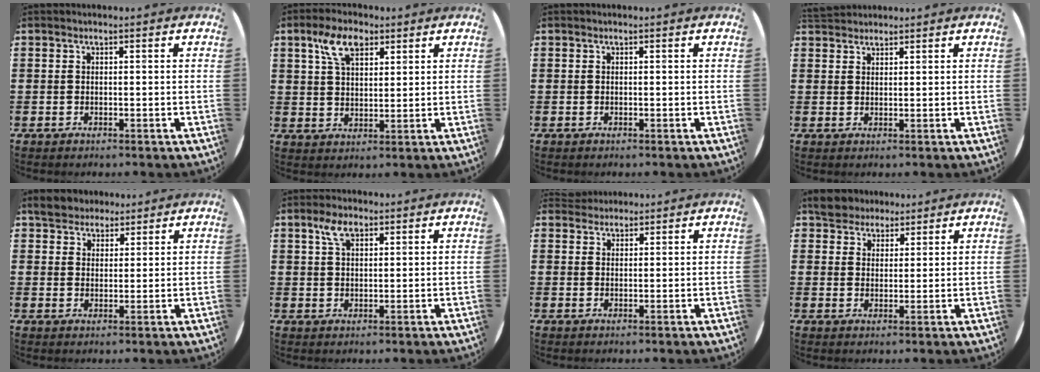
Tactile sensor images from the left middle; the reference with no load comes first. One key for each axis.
{"total": 6.3, "fx": 3.7, "fy": 3.3, "fz": 3.8, "tx": -0.072, "ty": 0.006, "tz": 0.065}
{"total": 0.0}
{"total": 1.9, "fx": 1.8, "fy": 0.6, "fz": -0.1, "tx": -0.003, "ty": 0.003, "tz": 0.037}
{"total": 4.4, "fx": 3.9, "fy": 2.0, "fz": 0.5, "tx": -0.018, "ty": 0.000, "tz": 0.072}
{"total": 3.9, "fx": 2.4, "fy": 1.9, "fz": 2.3, "tx": -0.045, "ty": 0.005, "tz": 0.042}
{"total": 1.9, "fx": 1.8, "fy": 0.5, "fz": -0.2, "tx": 0.001, "ty": 0.004, "tz": 0.036}
{"total": 4.6, "fx": 4.1, "fy": 2.0, "fz": 0.4, "tx": -0.016, "ty": -0.002, "tz": 0.078}